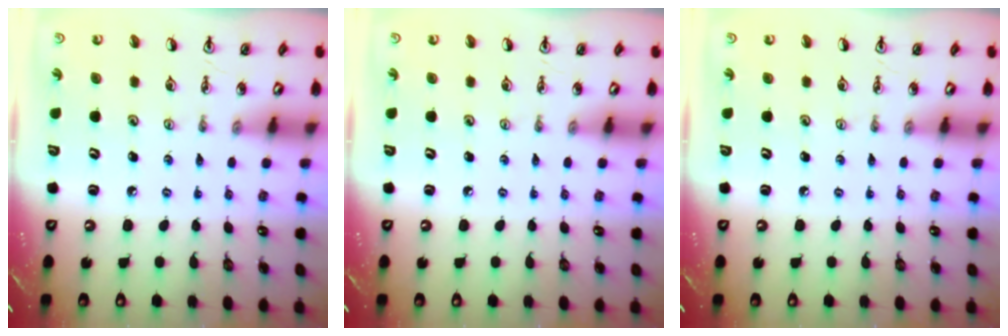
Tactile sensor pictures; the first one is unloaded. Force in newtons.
{"total": 0.0}
{"total": 0.0}